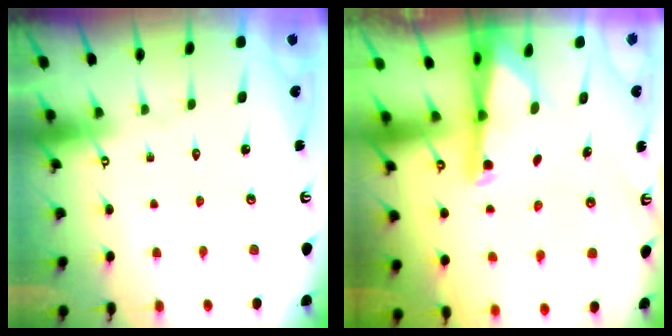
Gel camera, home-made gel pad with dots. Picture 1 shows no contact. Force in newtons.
{"total": 2.5, "press": 2.4, "slide": 0.5}